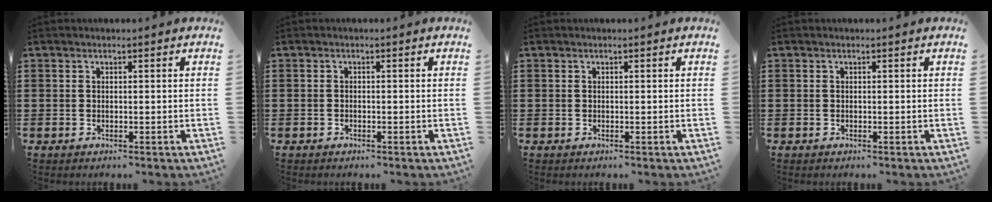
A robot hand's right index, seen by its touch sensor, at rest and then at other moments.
{"total": 0.5, "force": [-0.5, 0.3, 0.1], "torque": [-0.003, 0.001, -0.010]}
{"total": 0.0}
{"total": 0.0}